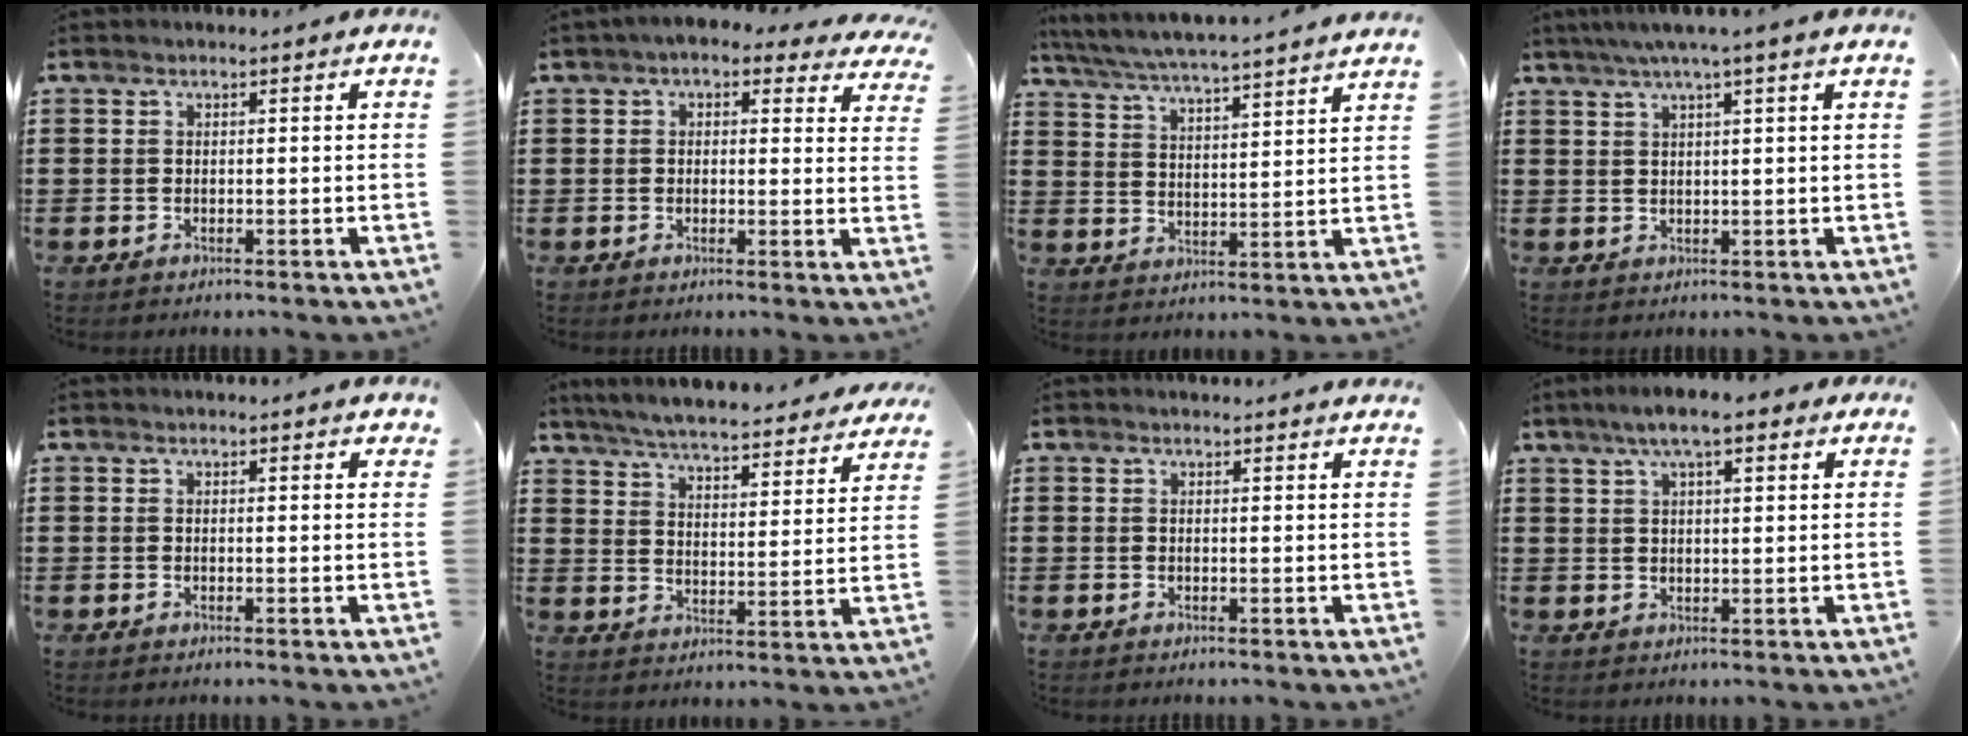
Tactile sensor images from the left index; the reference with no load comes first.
{"total": 2.7, "force": [1.7, 1.3, 1.6], "torque": [-0.039, 0.002, 0.028]}
{"total": 5.2, "force": [5.0, -0.8, 1.5], "torque": [-0.051, -0.037, 0.081]}
{"total": 3.1, "force": [1.9, -0.5, 2.4], "torque": [-0.050, 0.002, 0.031]}
{"total": 0.6, "force": [0.4, 0.1, 0.4], "torque": [-0.009, 0.001, 0.008]}
{"total": 5.5, "force": [5.3, -0.4, 1.2], "torque": [-0.050, -0.038, 0.089]}
{"total": 0.8, "force": [0.8, 0.0, 0.2], "torque": [-0.004, -0.002, 0.015]}
{"total": 5.9, "force": [3.8, 1.1, 4.4], "torque": [-0.093, 0.009, 0.066]}